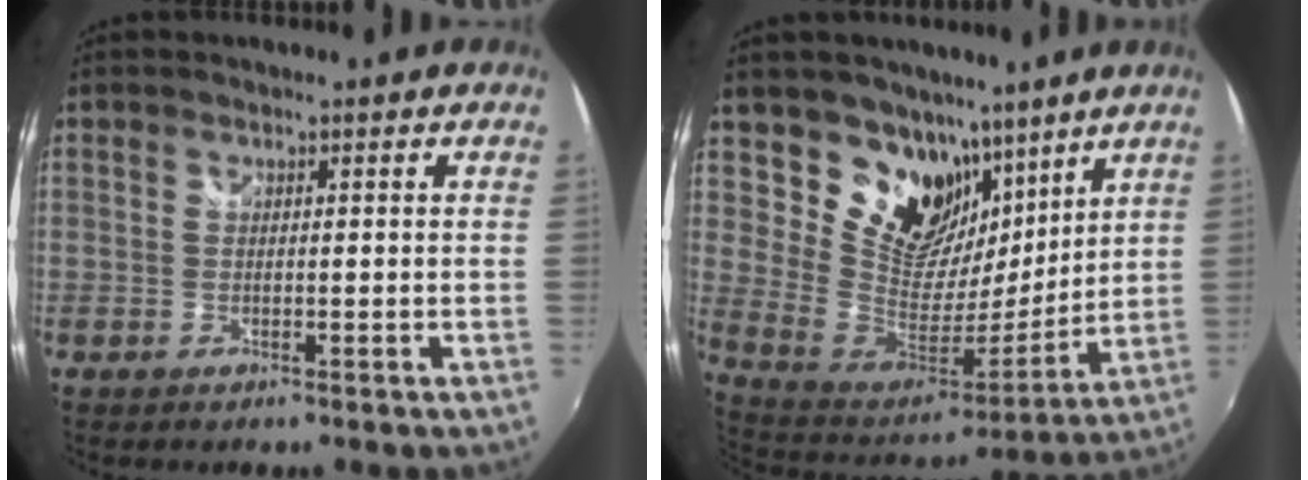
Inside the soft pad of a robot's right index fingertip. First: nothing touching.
{"total": 18.0, "force": [11.5, 11.5, 7.6], "torque": [-0.167, -0.016, 0.218]}